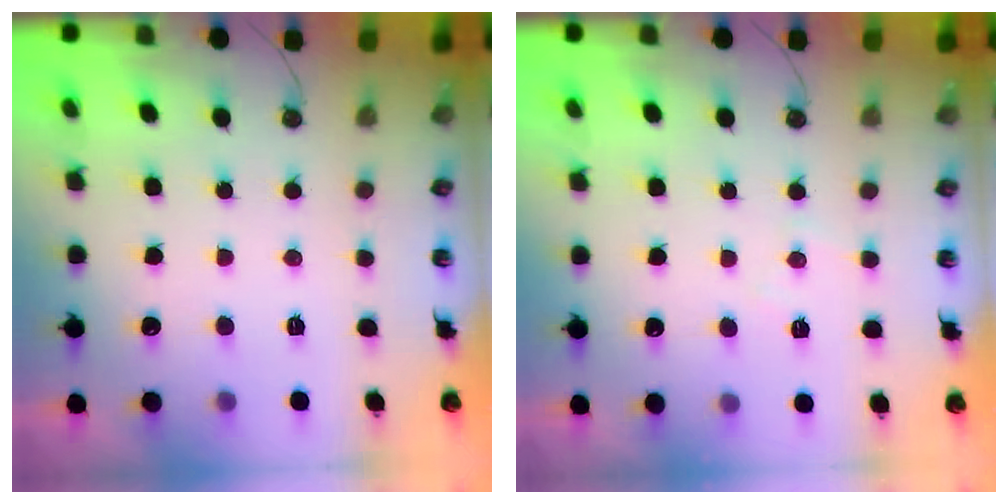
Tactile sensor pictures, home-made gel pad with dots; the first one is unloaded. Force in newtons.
{"total": 5.9, "press": 5.9, "slide": 0.8}